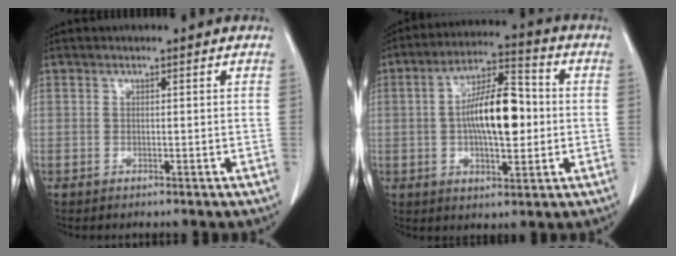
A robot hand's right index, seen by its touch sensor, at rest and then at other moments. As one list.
[{"total": 12.1, "force": [-0.1, 4.1, 11.4], "torque": [-0.207, 0.019, -0.003]}]